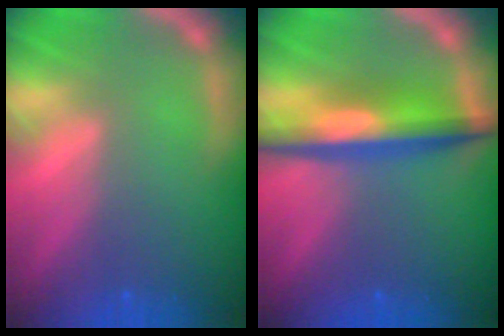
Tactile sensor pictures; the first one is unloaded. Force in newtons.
{"total": 6.0}